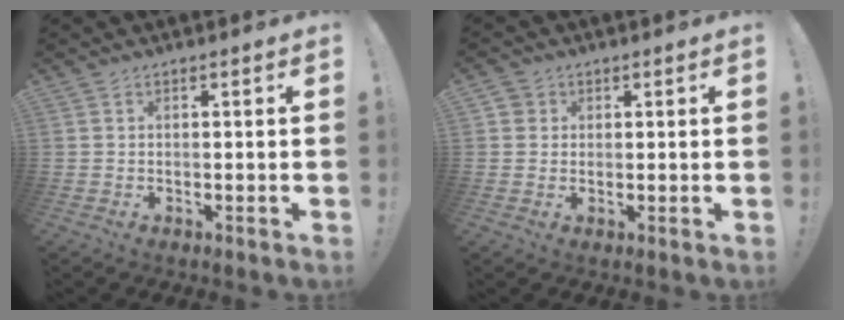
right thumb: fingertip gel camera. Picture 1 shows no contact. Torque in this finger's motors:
{"motor_torque": [0.28, 0.32, -0.16, 0.12, -0.09]}